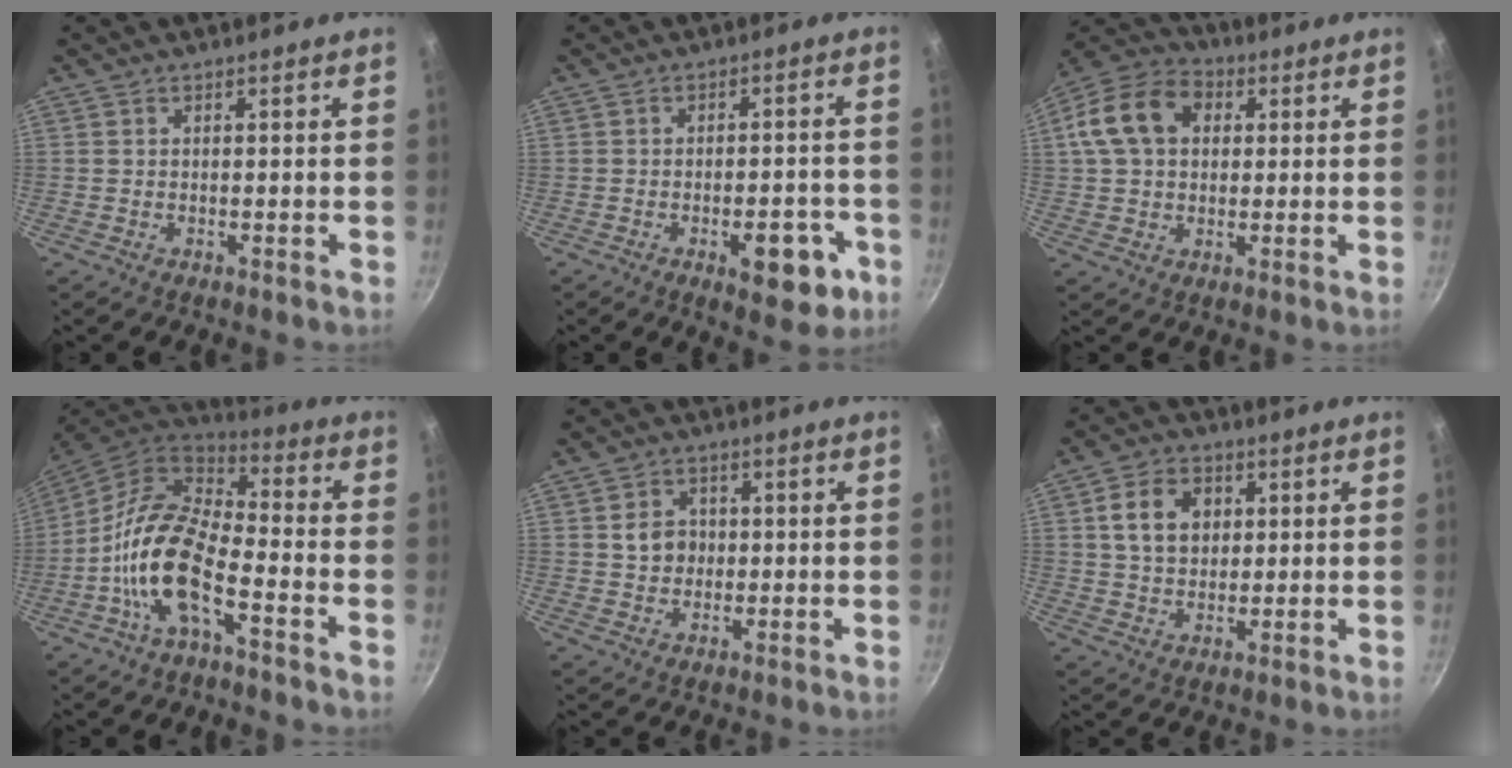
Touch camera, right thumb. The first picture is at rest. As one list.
[{"total": 9.8, "force": [-3.9, 4.5, 7.7], "torque": [-0.070, 0.019, -0.044]}, {"total": 13.7, "force": [3.0, 10.2, 8.6], "torque": [-0.137, 0.026, 0.034]}, {"total": 15.9, "force": [-5.8, 7.2, 12.9], "torque": [-0.243, 0.048, -0.129]}, {"total": 5.2, "force": [0.4, 4.5, 2.6], "torque": [-0.019, 0.005, 0.003]}, {"total": 9.0, "force": [2.2, 6.9, 5.3], "torque": [-0.073, 0.005, 0.034]}]